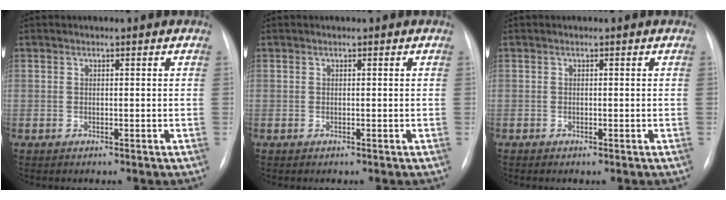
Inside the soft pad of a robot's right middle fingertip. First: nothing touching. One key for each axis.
{"total": 0.0}
{"total": 0.0}